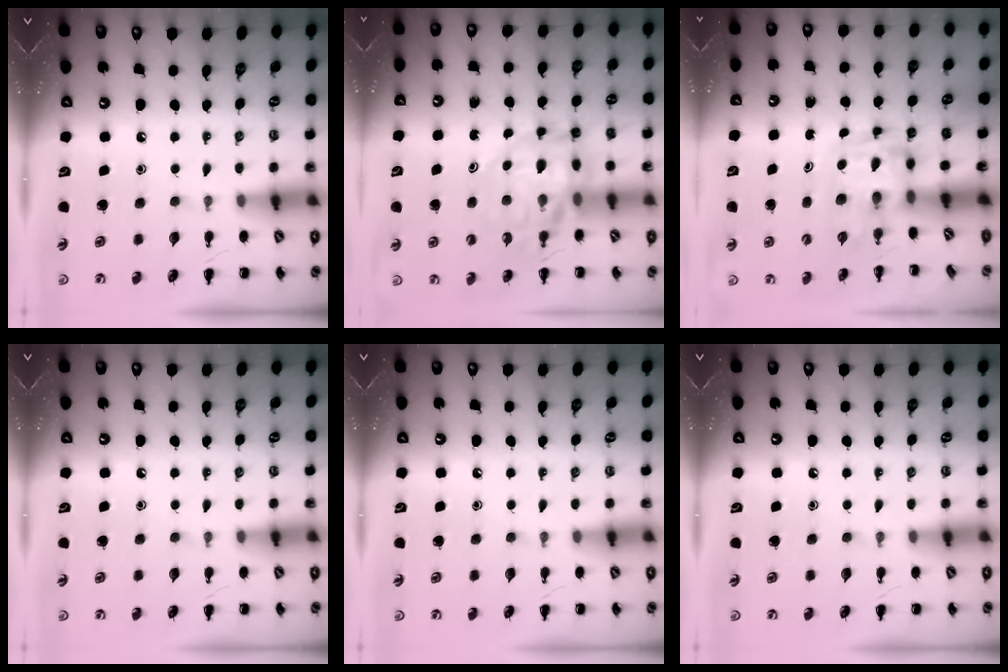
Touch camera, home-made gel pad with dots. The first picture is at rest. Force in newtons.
{"total": 13.9, "press": 13.4, "slide": 3.8}
{"total": 3.6, "press": 3.6, "slide": 0.5}
{"total": 0.0}
{"total": 0.0}
{"total": 0.0}